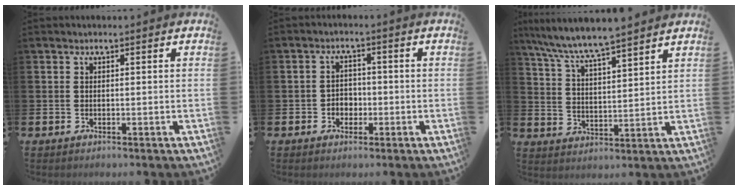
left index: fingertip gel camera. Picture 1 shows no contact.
{"total": 2.6, "force": [-0.9, 2.2, 0.9], "torque": [-0.018, 0.005, -0.024]}
{"total": 7.2, "force": [6.9, 0.1, 1.9], "torque": [-0.063, -0.042, 0.121]}